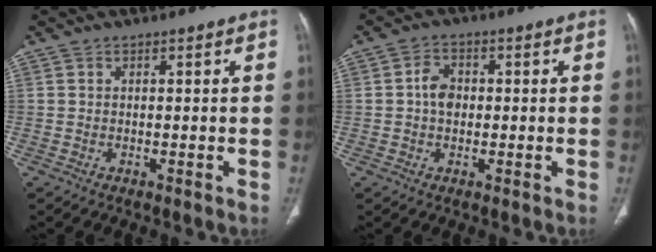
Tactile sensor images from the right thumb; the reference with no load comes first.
{"total": 4.1, "force": [0.1, 3.1, 2.7], "torque": [-0.040, 0.009, -0.005]}